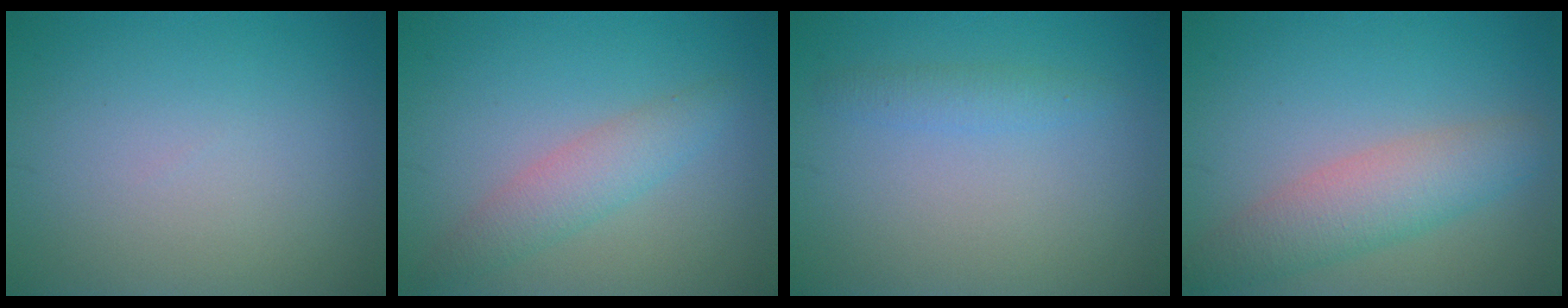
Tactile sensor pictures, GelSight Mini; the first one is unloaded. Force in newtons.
{"total": 2.9, "press": 2.9, "slide": 0.1}
{"total": 1.5, "press": 1.5, "slide": 0.1}
{"total": 4.5, "press": 4.5, "slide": 0.2}